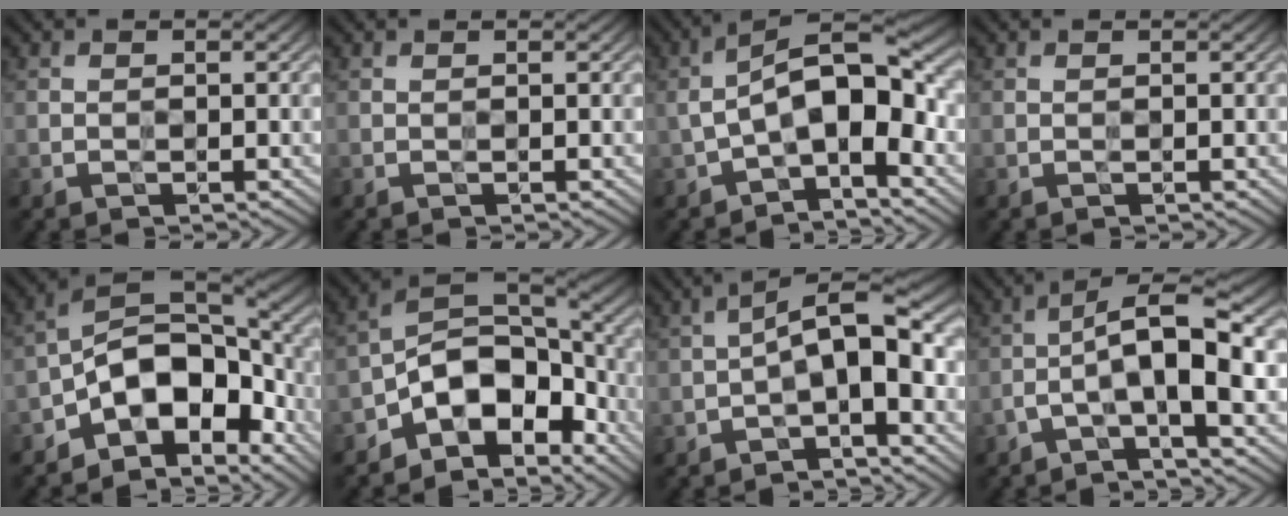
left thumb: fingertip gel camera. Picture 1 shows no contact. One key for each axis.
{"total": 0.0}
{"total": 9.8, "fx": -1.9, "fy": 4.1, "fz": 8.7, "tx": -0.149, "ty": 0.019, "tz": -0.036}
{"total": 0.0}
{"total": 11.9, "fx": -4.9, "fy": 6.7, "fz": 8.6, "tx": -0.142, "ty": -0.002, "tz": -0.097}
{"total": 11.2, "fx": -5.4, "fy": 6.4, "fz": 7.4, "tx": -0.132, "ty": -0.005, "tz": -0.106}
{"total": 6.6, "fx": -1.7, "fy": 2.2, "fz": 5.9, "tx": -0.092, "ty": 0.023, "tz": -0.038}
{"total": 7.3, "fx": -1.8, "fy": 1.5, "fz": 7.0, "tx": -0.116, "ty": 0.026, "tz": -0.046}